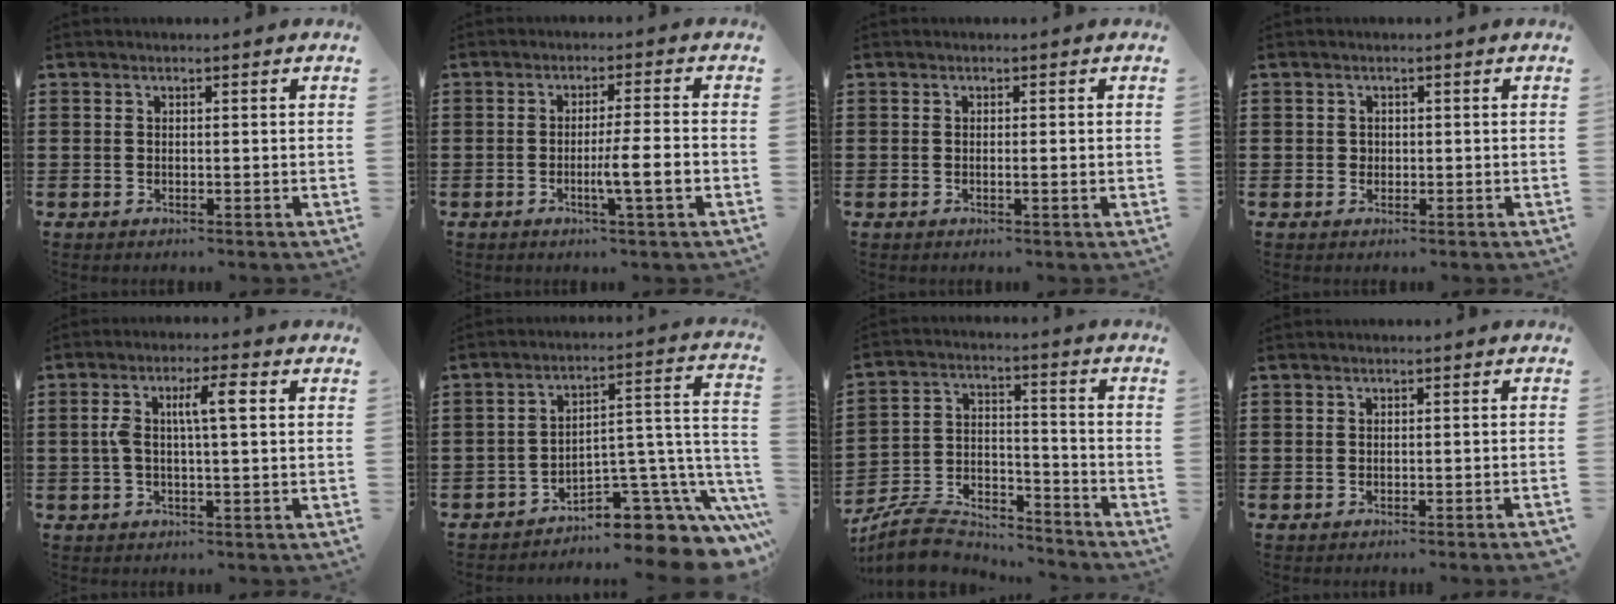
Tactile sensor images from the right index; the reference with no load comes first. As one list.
[{"total": 5.4, "force": [-1.6, -0.2, 5.2], "torque": [-0.086, -0.009, -0.028]}, {"total": 0.7, "force": [-0.1, -0.1, 0.7], "torque": [-0.011, -0.004, -0.002]}, {"total": 0.8, "force": [0.1, 0.7, 0.2], "torque": [-0.006, 0.002, 0.002]}, {"total": 5.5, "force": [0.6, 1.0, 5.3], "torque": [-0.110, 0.003, 0.002]}, {"total": 8.1, "force": [-5.1, 3.9, 4.9], "torque": [-0.053, -0.010, -0.093]}, {"total": 8.5, "force": [-8.0, 2.2, 1.9], "torque": [-0.046, 0.017, -0.157]}, {"total": 1.2, "force": [-1.1, -0.2, 0.4], "torque": [-0.007, -0.001, -0.021]}]